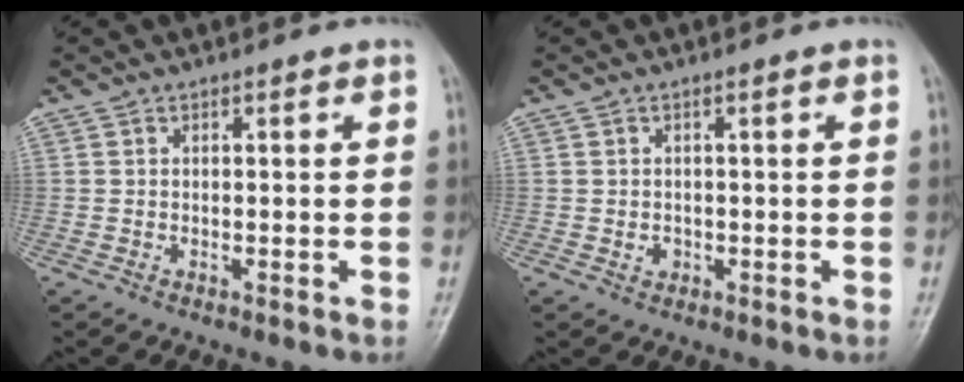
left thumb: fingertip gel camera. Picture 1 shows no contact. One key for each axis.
{"total": 1.3, "fx": -0.3, "fy": 1.1, "fz": 0.7, "tx": -0.003, "ty": 0.002, "tz": -0.001}